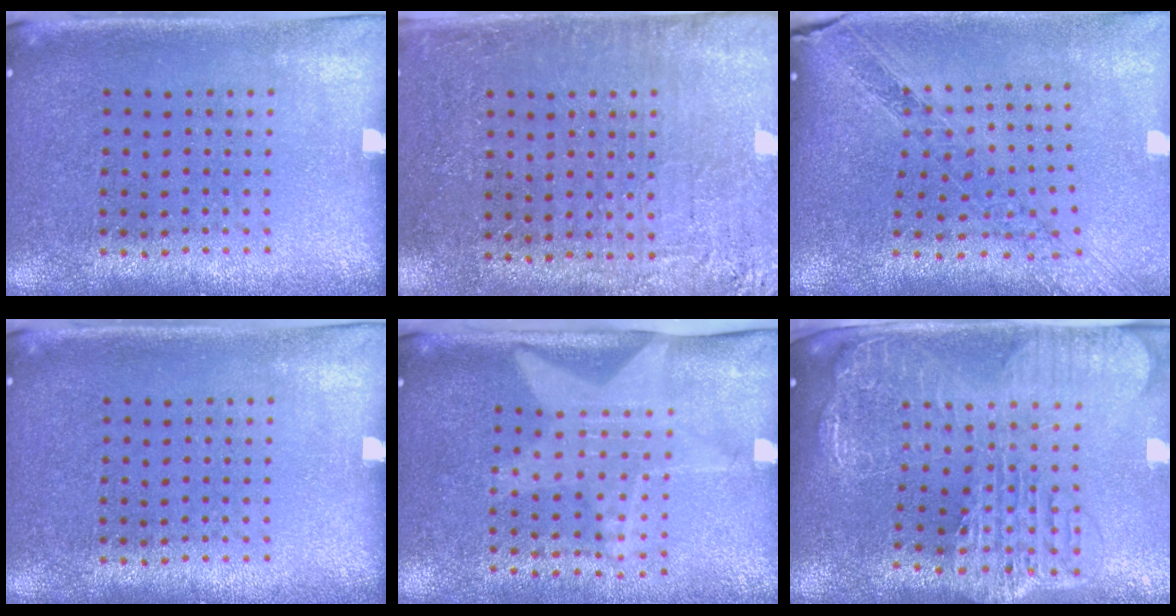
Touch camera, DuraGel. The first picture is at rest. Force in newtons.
{"total": 2.9, "press": 2.8, "slide": 0.5}
{"total": 1.3, "press": 1.3, "slide": 0.4}
{"total": 0.0}
{"total": 2.0, "press": 1.5, "slide": 1.3}
{"total": 3.5, "press": 2.8, "slide": 2.1}